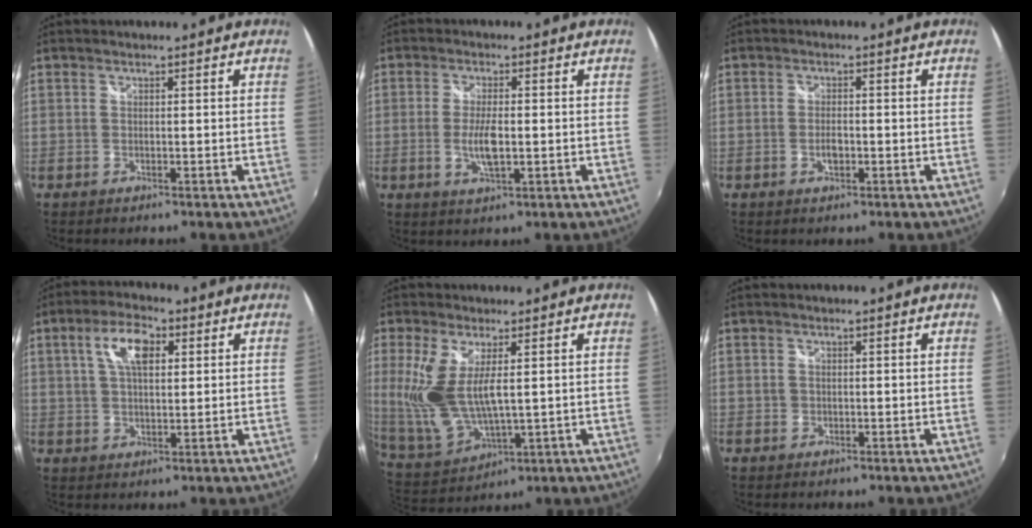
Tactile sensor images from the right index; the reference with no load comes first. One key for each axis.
{"total": 5.0, "fx": -0.8, "fy": 1.6, "fz": 4.7, "tx": -0.093, "ty": -0.005, "tz": -0.013}
{"total": 2.8, "fx": -0.9, "fy": 1.6, "fz": 2.1, "tx": -0.036, "ty": 0.000, "tz": -0.014}
{"total": 7.9, "fx": 2.7, "fy": 3.8, "fz": 6.4, "tx": -0.119, "ty": 0.018, "tz": 0.047}
{"total": 11.8, "fx": 2.3, "fy": 4.7, "fz": 10.5, "tx": -0.224, "ty": -0.009, "tz": 0.065}
{"total": 0.8, "fx": -0.1, "fy": 0.8, "fz": 0.1, "tx": 0.001, "ty": -0.001, "tz": -0.002}